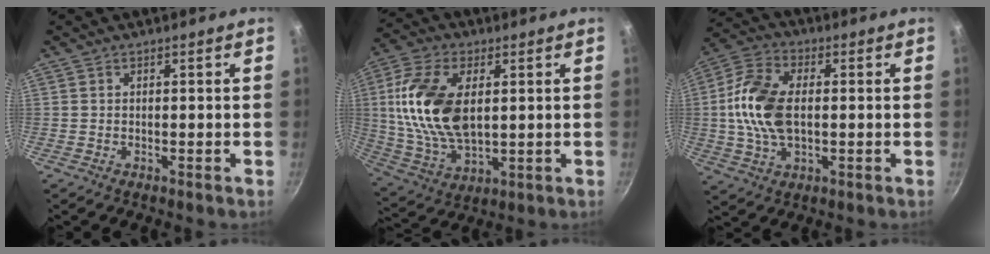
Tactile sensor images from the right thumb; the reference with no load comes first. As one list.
[{"total": 17.7, "force": [2.9, 10.0, 14.4], "torque": [-0.272, -0.004, 0.059]}, {"total": 13.7, "force": [0.2, 8.1, 11.0], "torque": [-0.211, 0.020, -0.008]}]